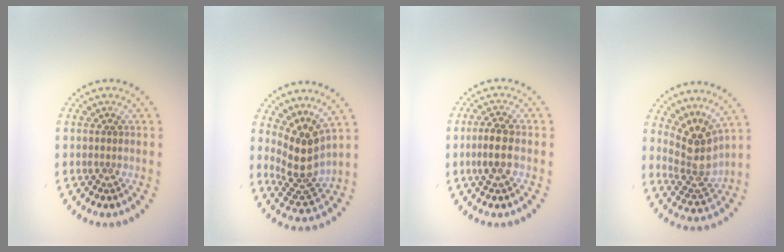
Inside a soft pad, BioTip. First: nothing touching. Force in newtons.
{"total": 4.3, "press": 3.1, "slide": 2.9}
{"total": 2.6, "press": 2.5, "slide": 0.7}
{"total": 4.0, "press": 2.8, "slide": 2.8}